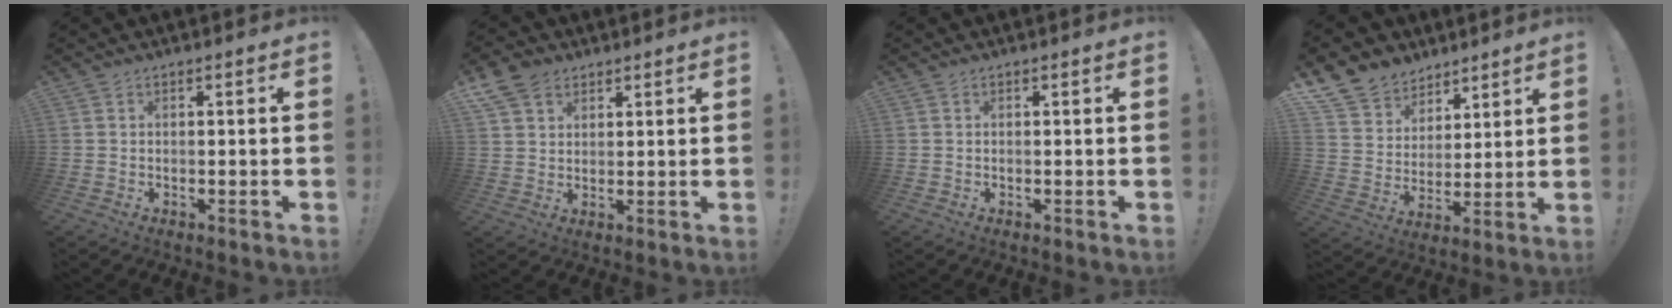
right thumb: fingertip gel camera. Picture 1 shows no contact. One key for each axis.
{"total": 7.8, "fx": 4.7, "fy": 5.5, "fz": 3.0, "tx": -0.052, "ty": -0.016, "tz": 0.094}
{"total": 0.0}
{"total": 11.9, "fx": 8.4, "fy": 8.2, "fz": 2.3, "tx": -0.049, "ty": -0.061, "tz": 0.166}